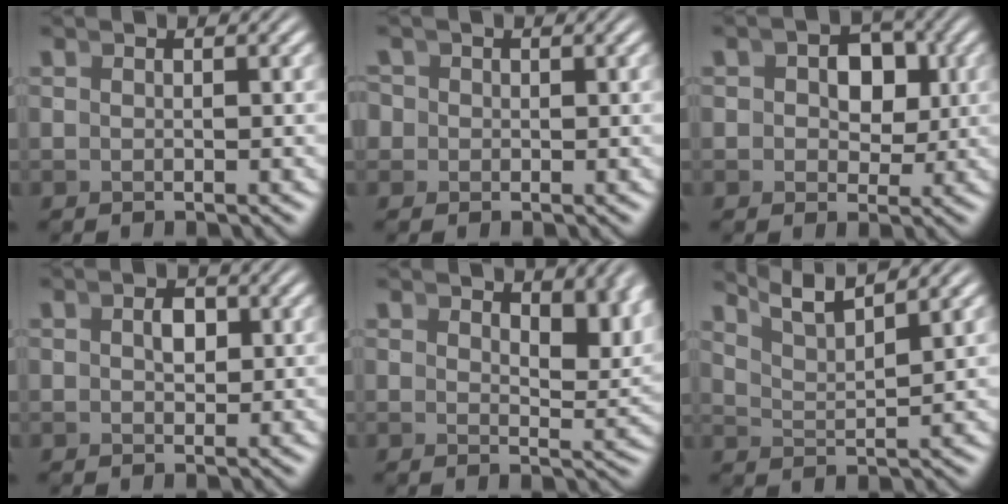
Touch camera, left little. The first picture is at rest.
{"total": 2.9, "force": [-0.2, 2.8, 0.7], "torque": [-0.016, -0.004, -0.009]}
{"total": 4.2, "force": [0.2, 3.6, 2.2], "torque": [-0.032, -0.001, -0.003]}
{"total": 1.7, "force": [0.3, 1.2, 1.2], "torque": [-0.018, 0.001, 0.007]}
{"total": 3.0, "force": [1.9, 0.6, 2.2], "torque": [-0.024, -0.015, 0.036]}
{"total": 5.0, "force": [4.5, 0.7, 2.2], "torque": [-0.040, 0.010, 0.069]}